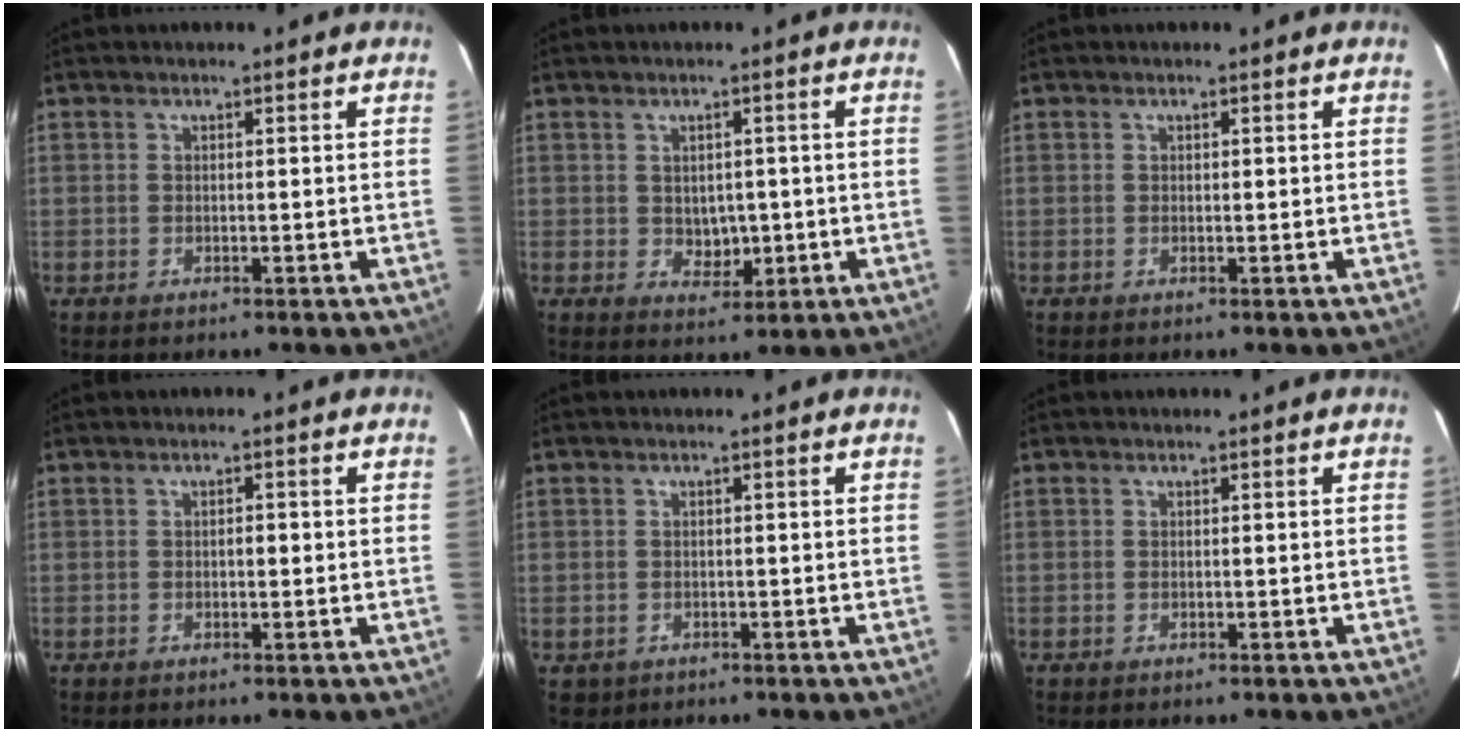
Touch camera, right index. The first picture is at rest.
{"total": 3.6, "force": [-0.2, 2.6, 2.4], "torque": [-0.029, -0.002, 0.008]}
{"total": 0.0}
{"total": 1.0, "force": [-0.1, 0.4, 0.9], "torque": [-0.014, 0.003, -0.003]}
{"total": 2.4, "force": [-0.6, 2.3, 0.1], "torque": [-0.001, 0.005, -0.003]}
{"total": 0.0}